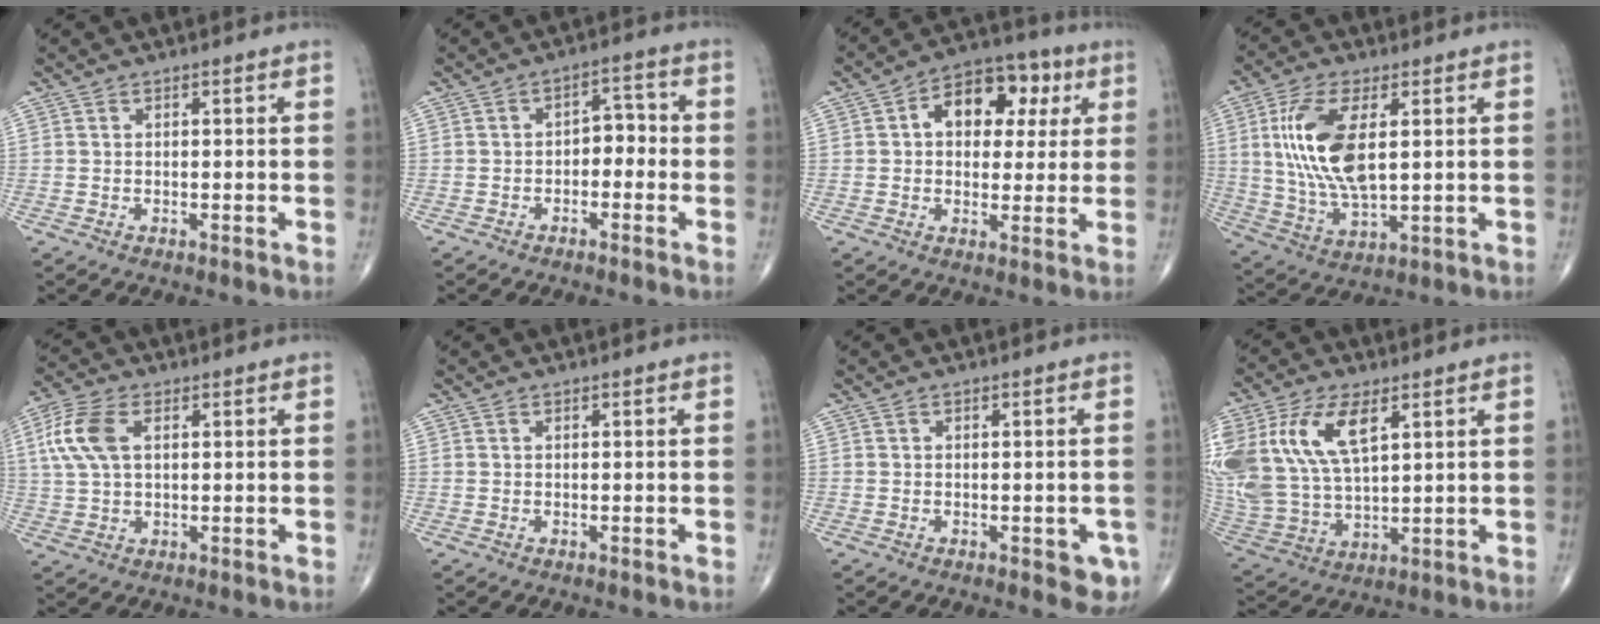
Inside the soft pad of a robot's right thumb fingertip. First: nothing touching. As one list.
[{"total": 4.5, "force": [-1.2, 2.9, 3.2], "torque": [-0.027, 0.026, -0.027]}, {"total": 12.8, "force": [3.5, 8.6, 8.9], "torque": [-0.081, 0.016, 0.044]}, {"total": 14.4, "force": [2.9, 6.2, 12.6], "torque": [-0.263, -0.013, 0.063]}, {"total": 9.3, "force": [2.5, 5.2, 7.3], "torque": [-0.169, 0.012, 0.047]}, {"total": 0.0}, {"total": 3.7, "force": [-1.5, 1.8, 2.9], "torque": [-0.007, -0.001, -0.017]}, {"total": 20.4, "force": [7.7, 10.8, 15.5], "torque": [-0.353, -0.008, 0.155]}]